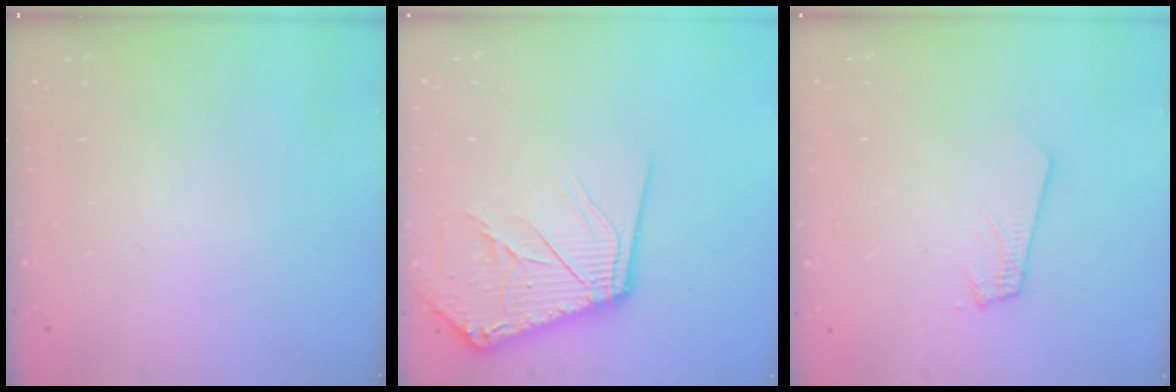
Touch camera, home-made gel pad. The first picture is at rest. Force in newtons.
{"total": 14.8, "press": 14.7, "slide": 2.0}
{"total": 1.8, "press": 1.8, "slide": 0.1}